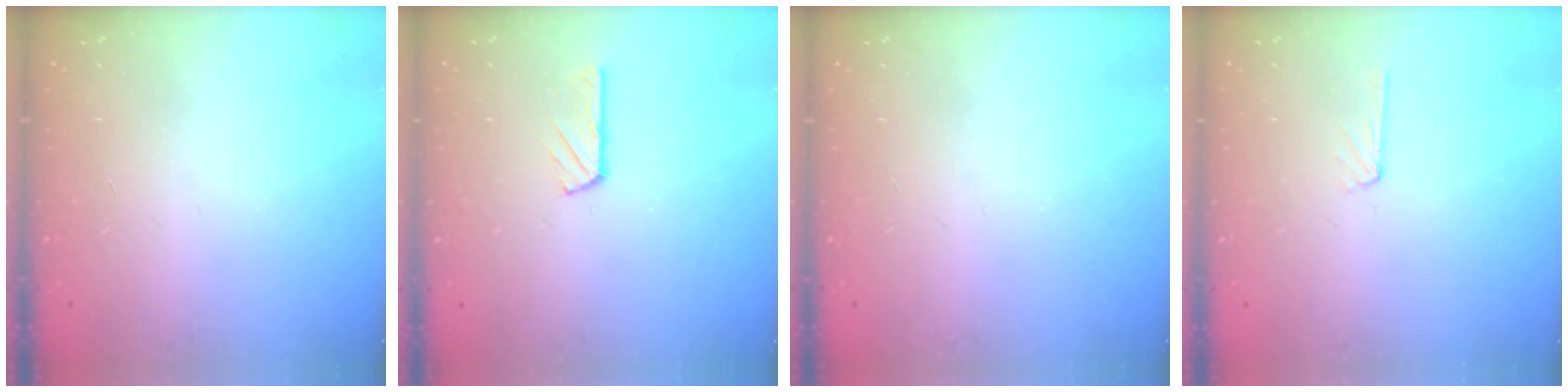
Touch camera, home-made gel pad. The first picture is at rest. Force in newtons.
{"total": 2.7, "press": 2.7, "slide": 0.3}
{"total": 0.0}
{"total": 2.9, "press": 2.9, "slide": 0.3}